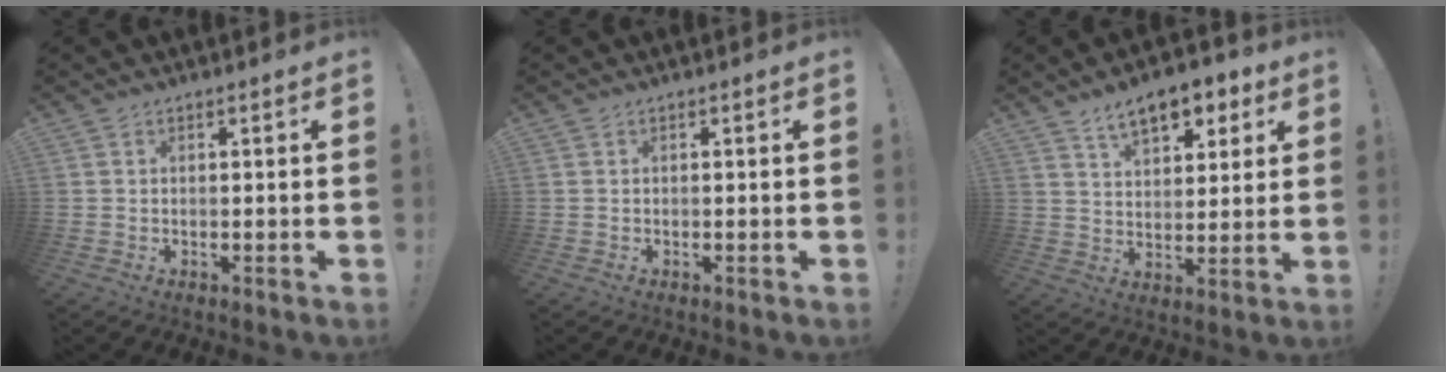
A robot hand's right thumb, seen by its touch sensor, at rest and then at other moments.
{"total": 0.0}
{"total": 11.2, "force": [6.9, 5.7, 6.7], "torque": [-0.096, -0.031, 0.123]}